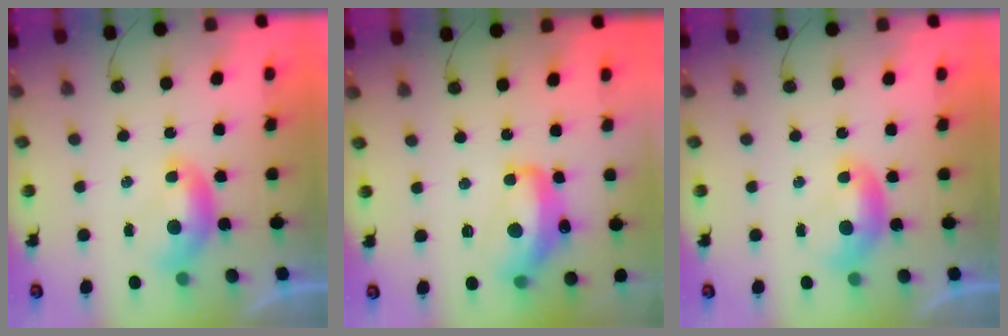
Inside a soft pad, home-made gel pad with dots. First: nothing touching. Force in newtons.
{"total": 8.8, "press": 8.7, "slide": 1.0}
{"total": 0.0}